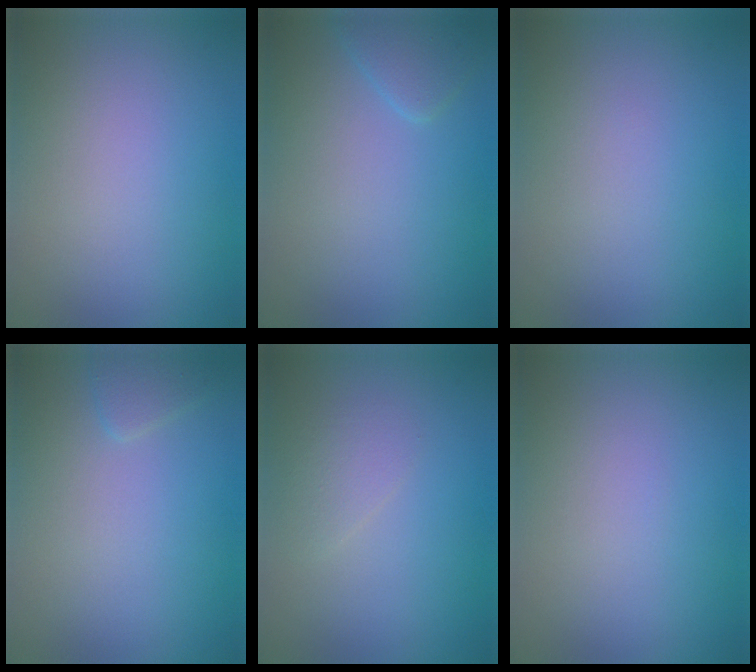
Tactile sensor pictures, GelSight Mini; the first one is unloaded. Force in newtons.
{"total": 1.7, "press": 1.7, "slide": 0.2}
{"total": 0.0}
{"total": 1.1, "press": 1.1, "slide": 0.1}
{"total": 1.4, "press": 1.4, "slide": 0.0}
{"total": 0.0}